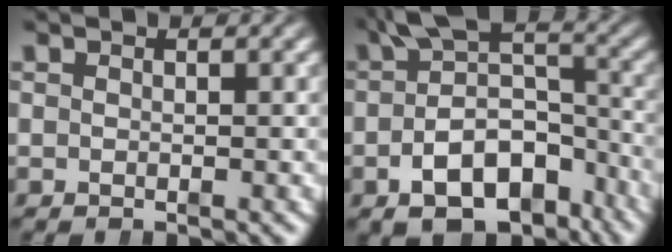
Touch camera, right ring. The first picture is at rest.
{"total": 9.1, "force": [-3.9, 5.8, 5.9], "torque": [-0.094, -0.023, -0.057]}